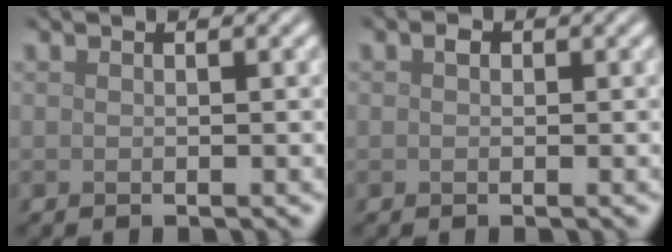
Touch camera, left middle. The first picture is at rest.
{"total": 0.7, "force": [0.2, 0.5, 0.4], "torque": [-0.005, -0.001, 0.000]}